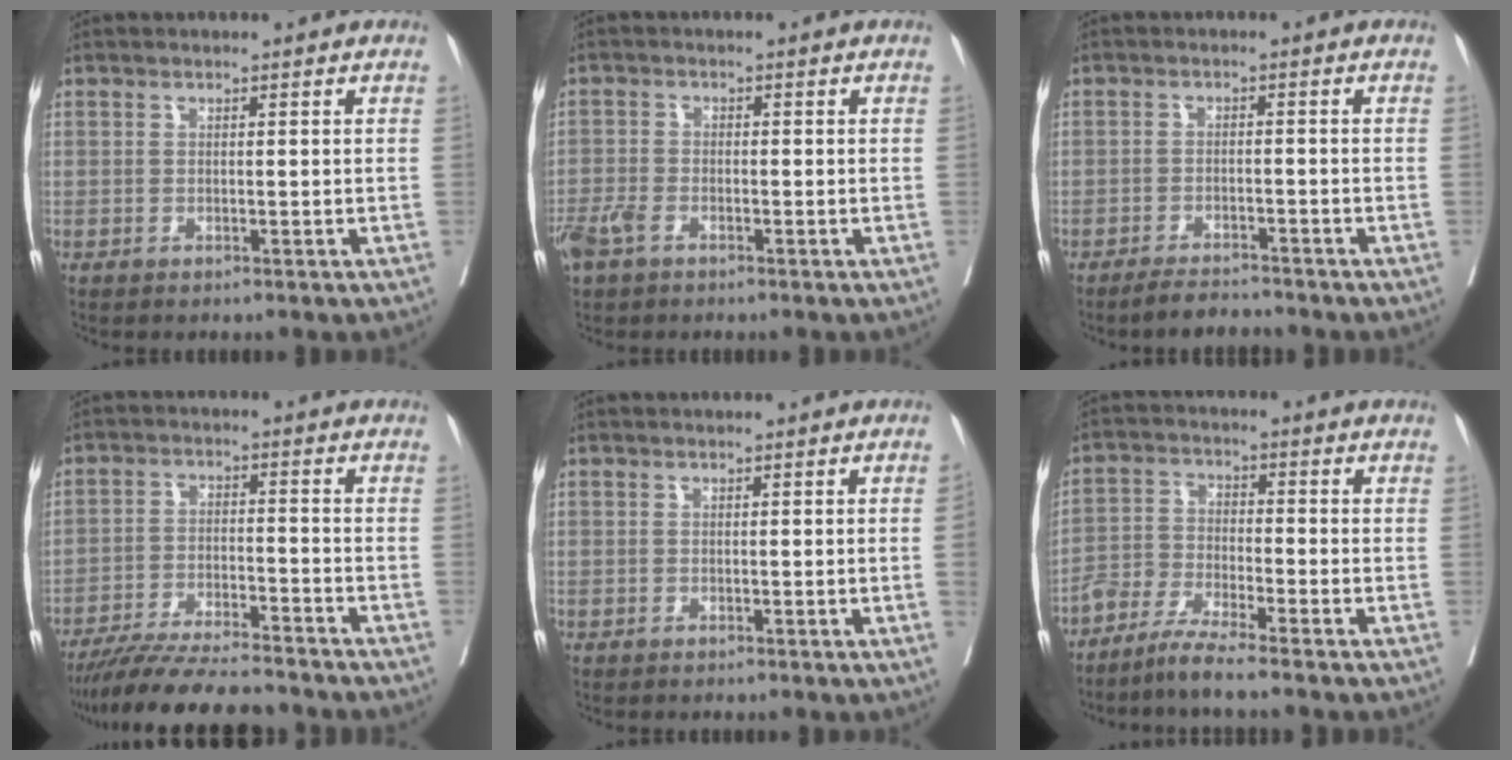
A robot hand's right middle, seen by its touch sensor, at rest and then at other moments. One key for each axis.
{"total": 3.9, "fx": -2.5, "fy": 1.8, "fz": 2.4, "tx": -0.058, "ty": -0.004, "tz": -0.049}
{"total": 3.5, "fx": -3.4, "fy": 0.3, "fz": 0.8, "tx": -0.017, "ty": -0.013, "tz": -0.059}
{"total": 13.2, "fx": -12.1, "fy": 1.2, "fz": 5.3, "tx": -0.082, "ty": -0.012, "tz": -0.194}
{"total": 0.9, "fx": -0.1, "fy": -0.3, "fz": 0.8, "tx": -0.007, "ty": -0.001, "tz": 0.001}
{"total": 5.5, "fx": -4.8, "fy": -0.2, "fz": 2.8, "tx": -0.057, "ty": -0.021, "tz": -0.102}